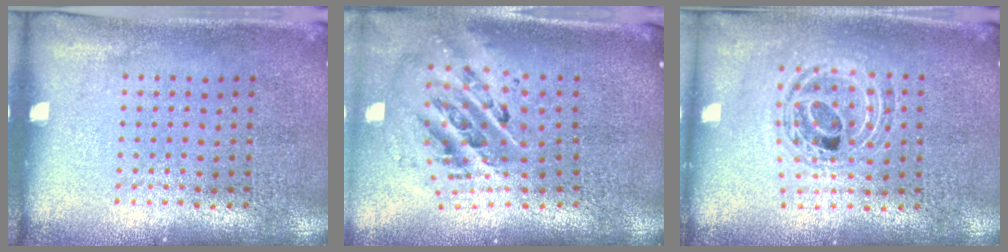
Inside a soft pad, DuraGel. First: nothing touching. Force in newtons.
{"total": 2.1, "press": 1.6, "slide": 1.4}
{"total": 0.8, "press": 0.8, "slide": 0.2}